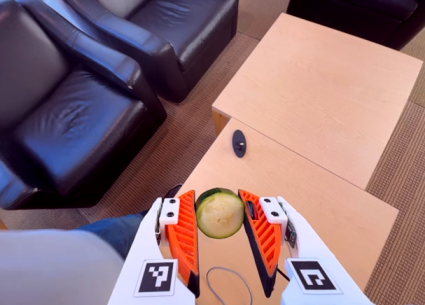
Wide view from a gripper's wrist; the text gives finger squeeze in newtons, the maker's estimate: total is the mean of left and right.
{"total": 10.3, "left": 10.0, "right": 10.6}